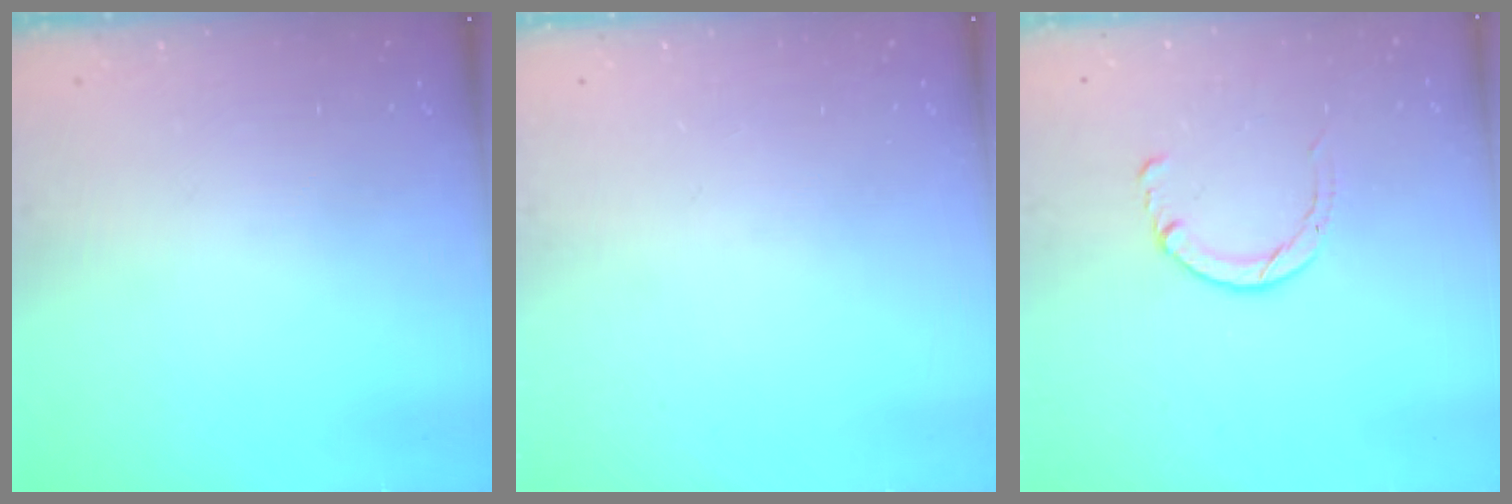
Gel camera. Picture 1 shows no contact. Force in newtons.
{"total": 0.0}
{"total": 2.9, "press": 2.8, "slide": 0.4}